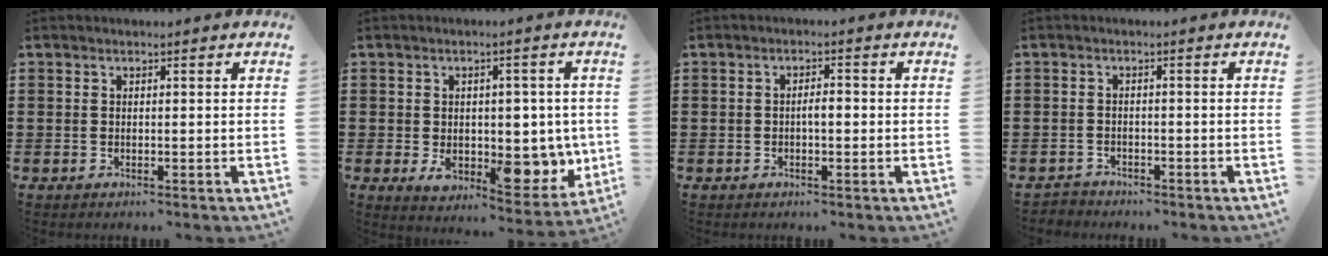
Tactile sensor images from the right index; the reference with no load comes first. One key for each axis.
{"total": 9.1, "fx": -1.1, "fy": 5.8, "fz": 7.0, "tx": -0.083, "ty": -0.003, "tz": -0.010}
{"total": 2.0, "fx": -0.4, "fy": 0.6, "fz": 1.8, "tx": -0.034, "ty": 0.004, "tz": -0.009}
{"total": 1.5, "fx": -1.5, "fy": 0.4, "fz": -0.2, "tx": -0.002, "ty": 0.003, "tz": -0.035}